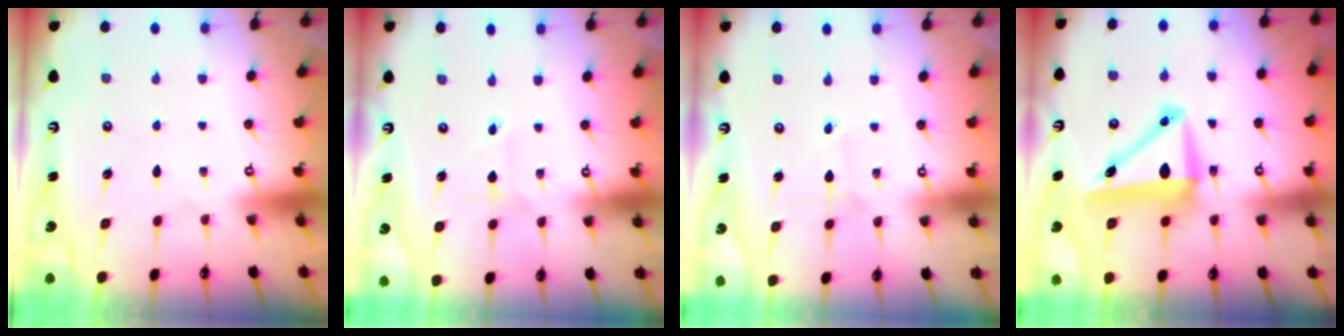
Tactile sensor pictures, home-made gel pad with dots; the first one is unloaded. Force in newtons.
{"total": 1.4, "press": 1.4, "slide": 0.1}
{"total": 3.1, "press": 3.1, "slide": 0.3}
{"total": 10.4, "press": 9.8, "slide": 3.4}